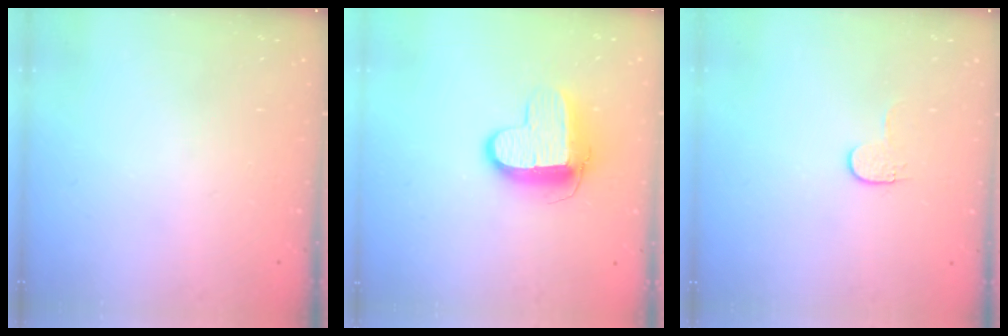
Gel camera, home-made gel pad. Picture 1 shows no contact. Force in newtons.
{"total": 11.1, "press": 11.1, "slide": 0.8}
{"total": 3.9, "press": 3.8, "slide": 0.5}